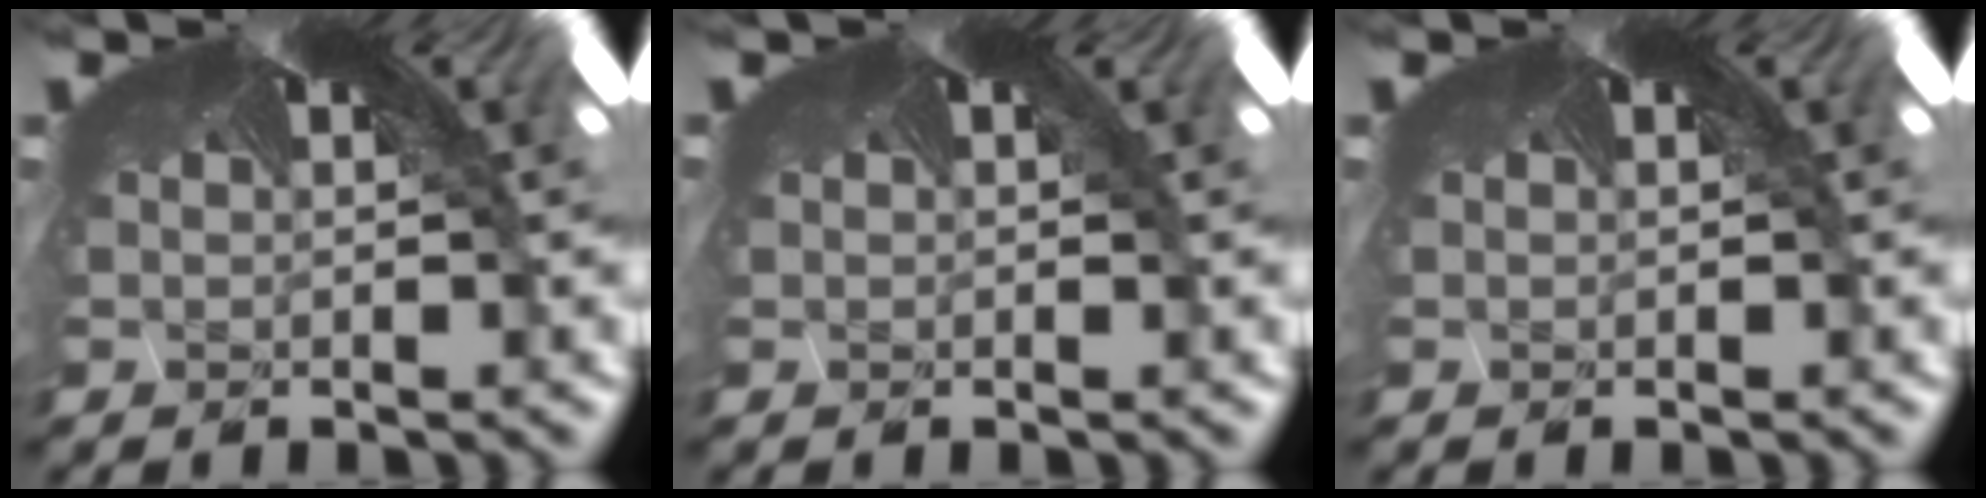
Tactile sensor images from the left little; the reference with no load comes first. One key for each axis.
{"total": 0.0}
{"total": 0.0}